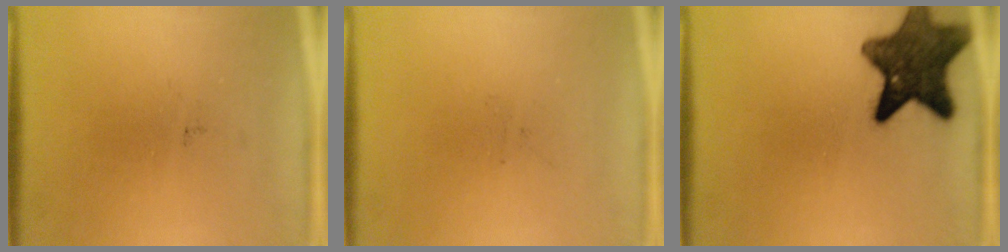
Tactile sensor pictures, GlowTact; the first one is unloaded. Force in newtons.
{"total": 0.0}
{"total": 11.1}